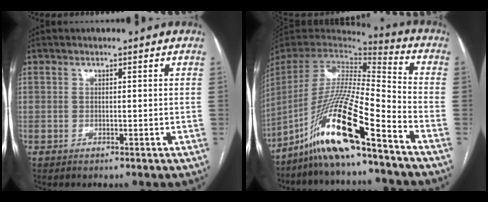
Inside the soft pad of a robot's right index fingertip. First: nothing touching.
{"total": 18.9, "force": [-13.0, 0.1, 13.7], "torque": [-0.293, -0.025, -0.246]}